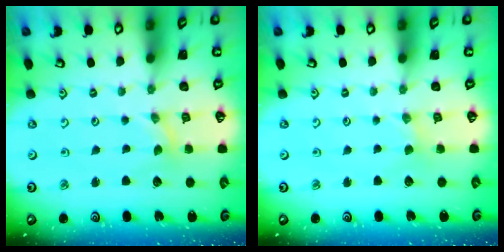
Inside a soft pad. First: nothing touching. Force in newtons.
{"total": 0.0}